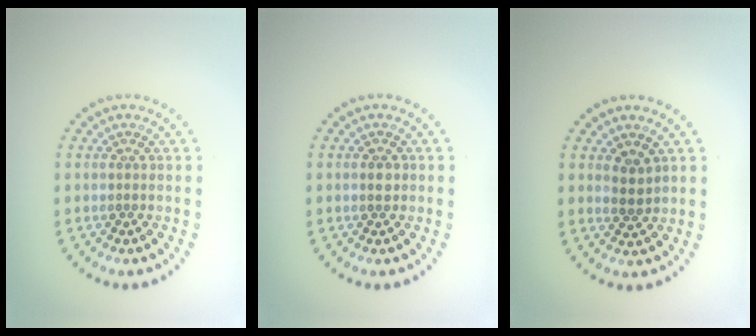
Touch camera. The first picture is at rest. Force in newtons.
{"total": 1.2, "press": 1.2, "slide": 0.2}
{"total": 1.7, "press": 1.5, "slide": 0.8}